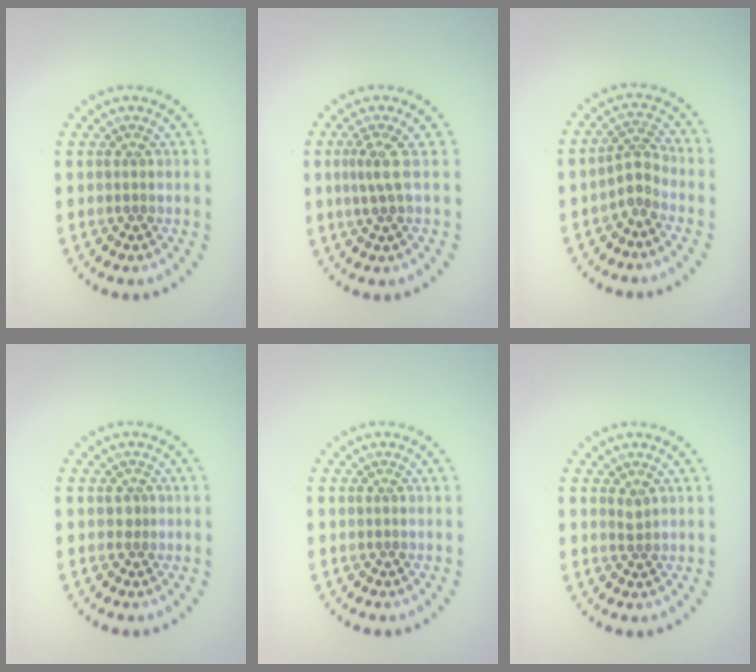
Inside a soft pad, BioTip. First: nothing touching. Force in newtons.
{"total": 2.0, "press": 1.4, "slide": 1.4}
{"total": 2.2, "press": 1.6, "slide": 1.5}
{"total": 0.8, "press": 0.6, "slide": 0.5}
{"total": 0.0}
{"total": 0.7, "press": 0.6, "slide": 0.4}